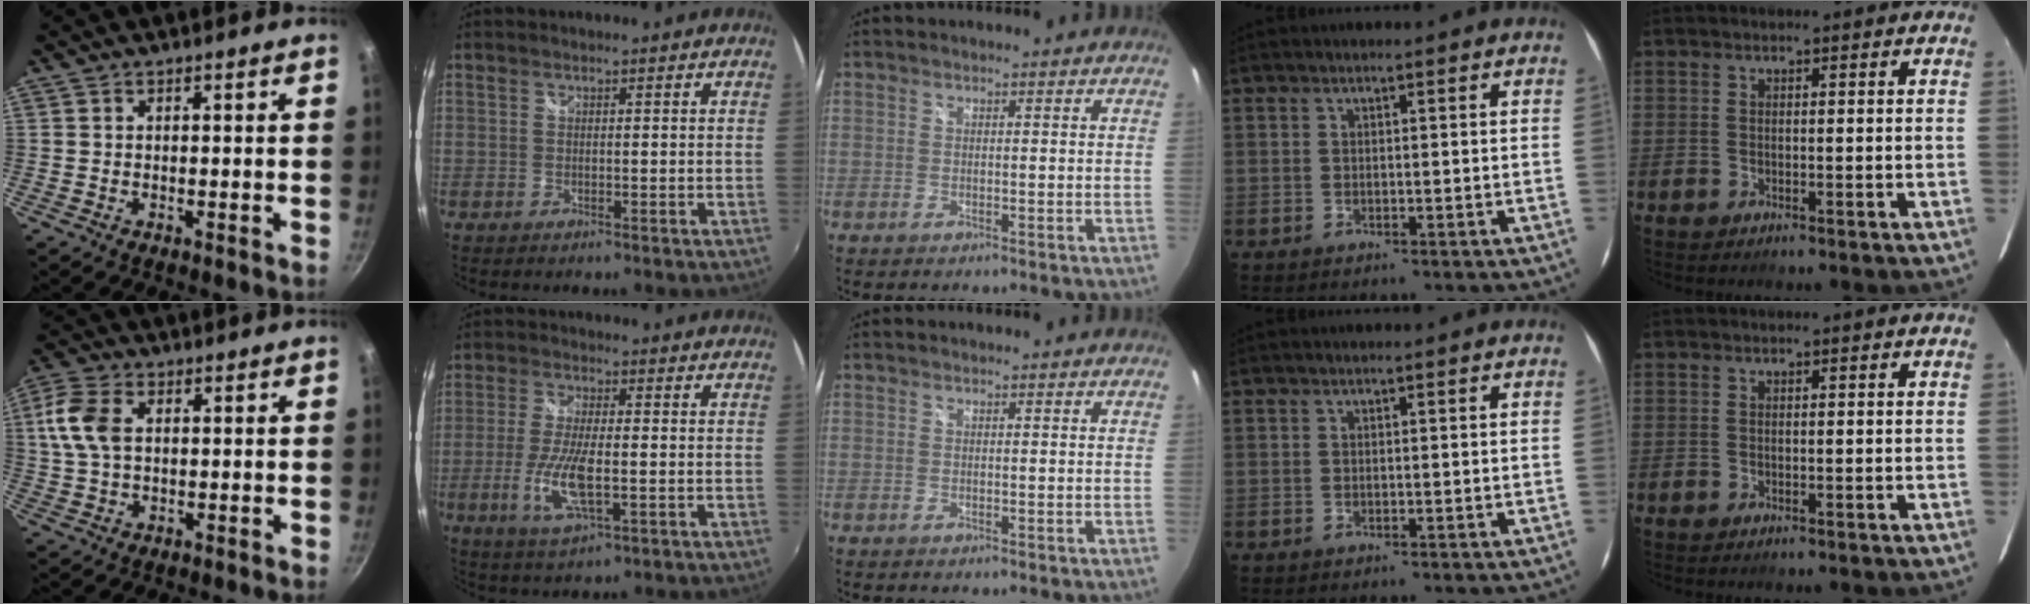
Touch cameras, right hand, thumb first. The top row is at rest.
{"thumb": {"total": 8.5, "force": [1.7, 5.3, 6.4], "torque": [-0.132, 0.009, 0.028]}, "index": {"total": 9.4, "force": [-2.4, 2.6, 8.8], "torque": [-0.181, -0.014, -0.045]}}